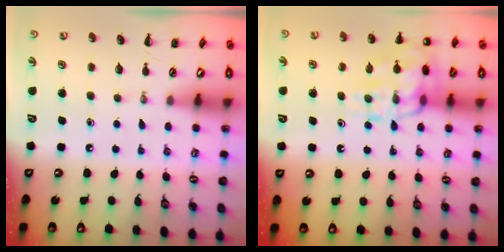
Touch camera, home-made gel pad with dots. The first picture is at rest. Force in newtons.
{"total": 17.4, "press": 17.3, "slide": 2.4}